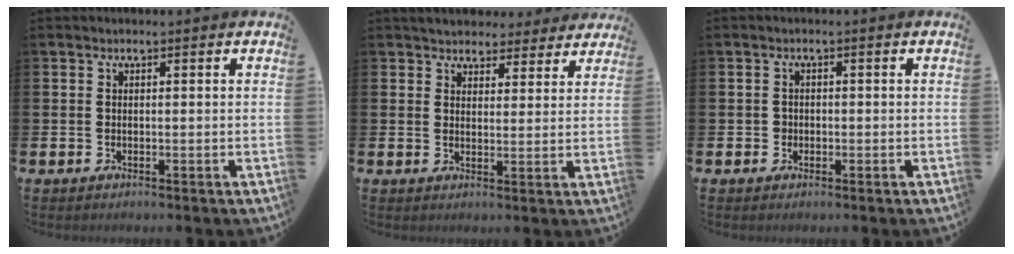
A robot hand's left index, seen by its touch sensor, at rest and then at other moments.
{"total": 4.4, "force": [4.1, 1.6, 0.1], "torque": [-0.008, -0.028, 0.072]}
{"total": 1.2, "force": [-0.3, 1.2, 0.2], "torque": [-0.004, 0.005, -0.008]}